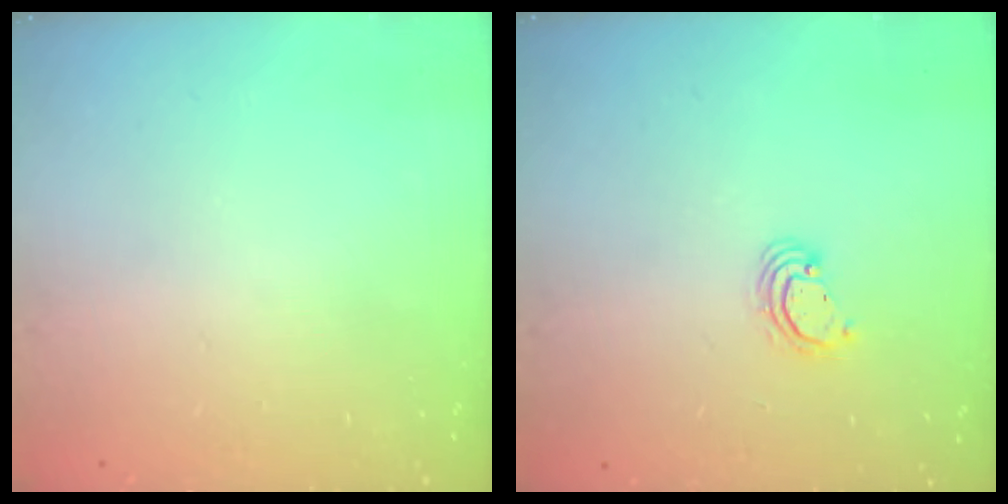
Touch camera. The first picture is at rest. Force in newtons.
{"total": 3.1, "press": 3.1, "slide": 0.1}